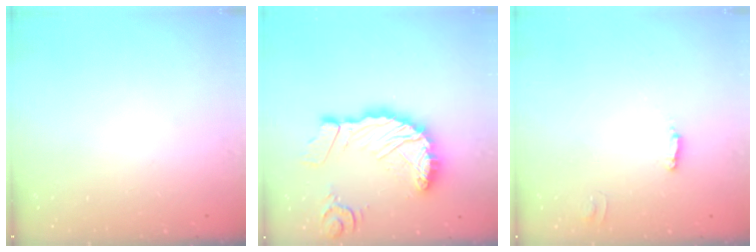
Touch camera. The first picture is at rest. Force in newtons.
{"total": 14.7, "press": 14.6, "slide": 1.8}
{"total": 3.8, "press": 3.8, "slide": 0.3}